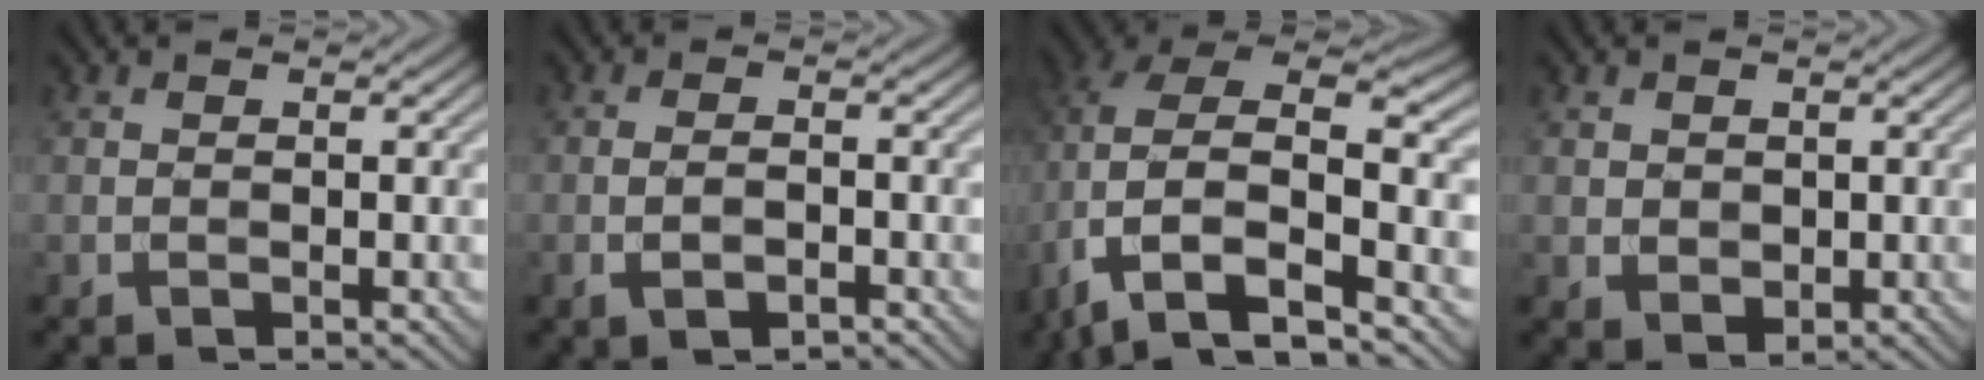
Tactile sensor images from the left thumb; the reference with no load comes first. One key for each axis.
{"total": 2.4, "fx": -1.2, "fy": 0.8, "fz": 1.9, "tx": -0.040, "ty": -0.001, "tz": -0.023}
{"total": 14.0, "fx": -2.8, "fy": 7.5, "fz": 11.5, "tx": -0.255, "ty": -0.016, "tz": -0.048}
{"total": 1.8, "fx": 0.4, "fy": 1.6, "fz": 0.7, "tx": -0.021, "ty": -0.007, "tz": 0.013}